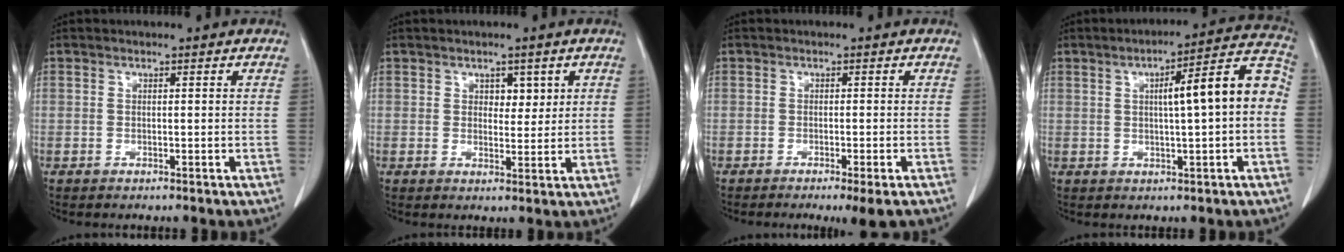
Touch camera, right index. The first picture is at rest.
{"total": 2.7, "force": [1.2, 1.7, 1.8], "torque": [-0.017, -0.002, 0.018]}
{"total": 4.0, "force": [-2.8, -0.1, 2.8], "torque": [-0.030, -0.010, -0.039]}
{"total": 10.5, "force": [0.5, 1.3, 10.5], "torque": [-0.140, 0.035, 0.004]}